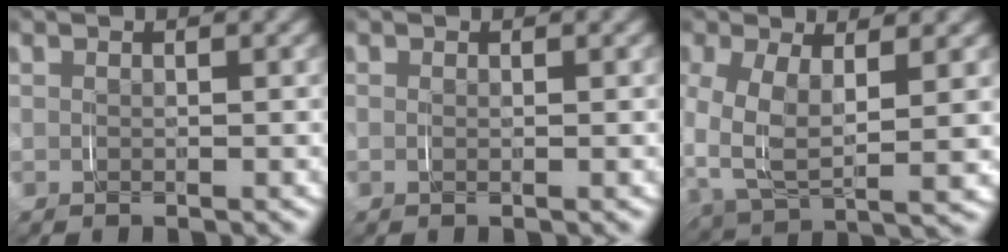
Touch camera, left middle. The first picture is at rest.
{"total": 0.6, "force": [0.3, -0.5, -0.1], "torque": [0.006, 0.000, 0.006]}
{"total": 2.5, "force": [0.7, 0.9, 2.2], "torque": [-0.045, -0.013, 0.012]}